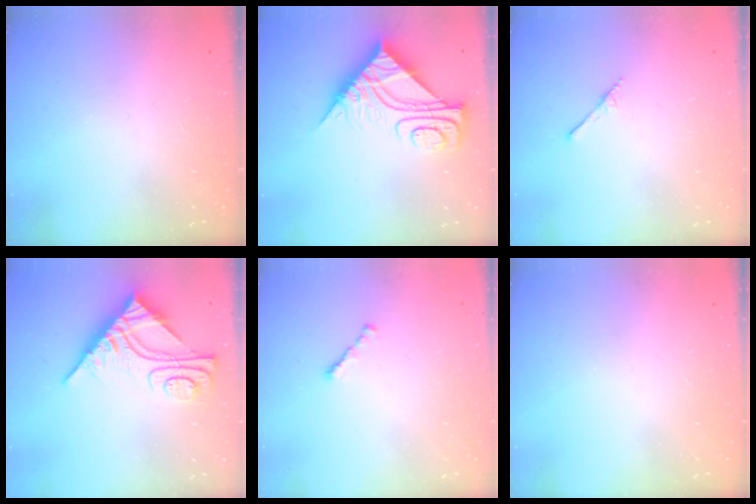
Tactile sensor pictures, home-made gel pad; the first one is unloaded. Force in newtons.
{"total": 11.6, "press": 11.5, "slide": 1.1}
{"total": 1.7, "press": 1.7, "slide": 0.1}
{"total": 10.6, "press": 10.5, "slide": 1.0}
{"total": 1.3, "press": 1.2, "slide": 0.5}
{"total": 0.0}